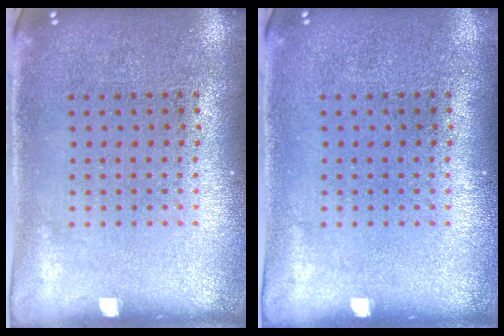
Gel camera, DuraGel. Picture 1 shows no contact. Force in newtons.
{"total": 0.0}